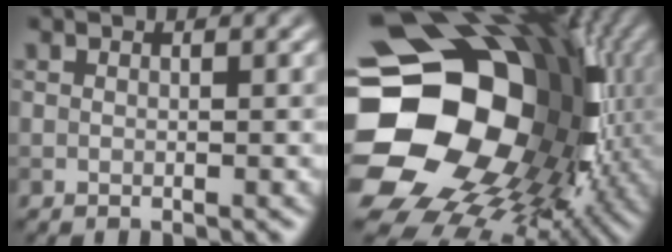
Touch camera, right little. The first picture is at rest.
{"total": 21.6, "force": [-2.0, 17.7, 12.3], "torque": [-0.226, -0.022, -0.045]}